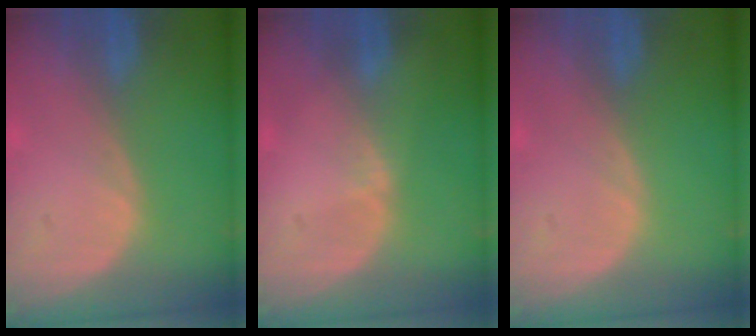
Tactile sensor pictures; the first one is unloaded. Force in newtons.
{"total": 0.5, "press": 0.5, "slide": 0.2}
{"total": 0.0}